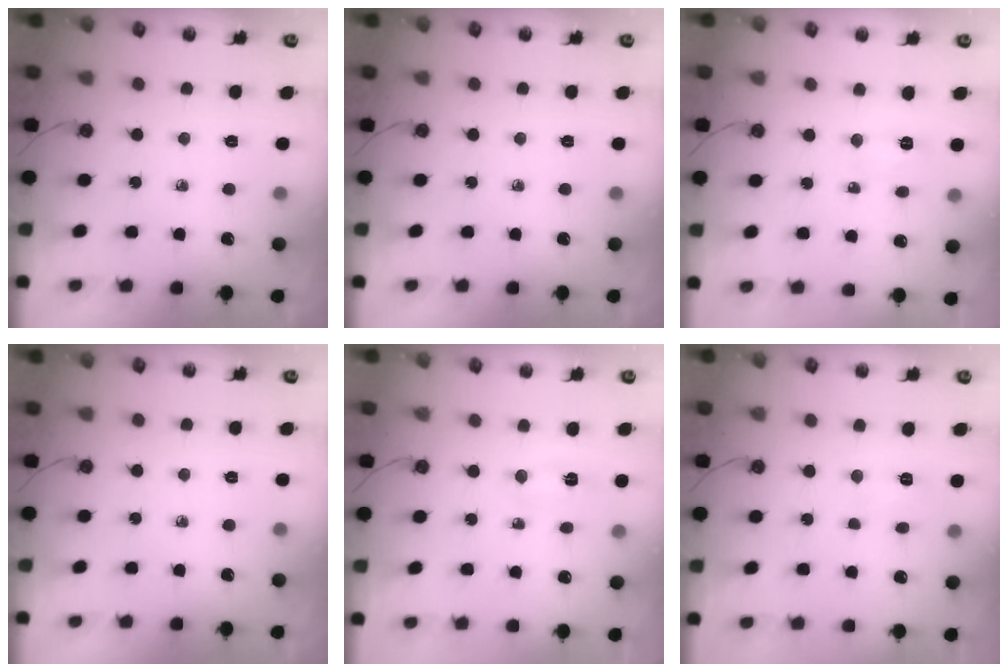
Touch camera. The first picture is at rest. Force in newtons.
{"total": 0.0}
{"total": 3.5, "press": 3.3, "slide": 1.2}
{"total": 0.0}
{"total": 3.0, "press": 3.0, "slide": 0.4}
{"total": 3.1, "press": 3.0, "slide": 1.0}